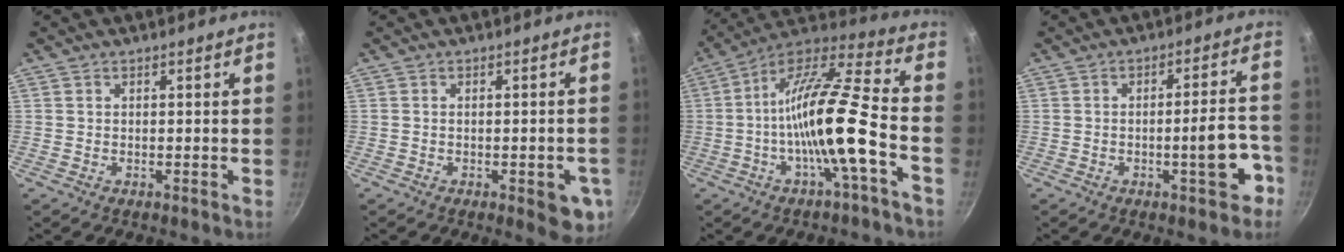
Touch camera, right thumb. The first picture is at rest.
{"total": 7.3, "force": [-2.4, 2.6, 6.4], "torque": [-0.057, 0.002, -0.027]}
{"total": 17.6, "force": [-4.6, 2.9, 16.8], "torque": [-0.289, 0.036, -0.096]}
{"total": 9.0, "force": [-3.8, 2.4, 7.8], "torque": [-0.086, 0.036, -0.047]}